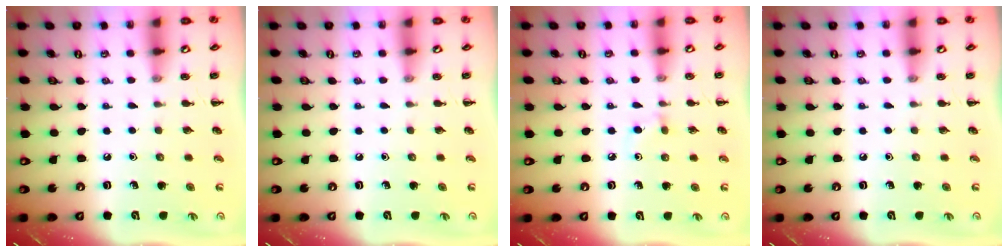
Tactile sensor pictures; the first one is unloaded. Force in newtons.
{"total": 0.0}
{"total": 4.1, "press": 3.9, "slide": 1.5}
{"total": 0.0}